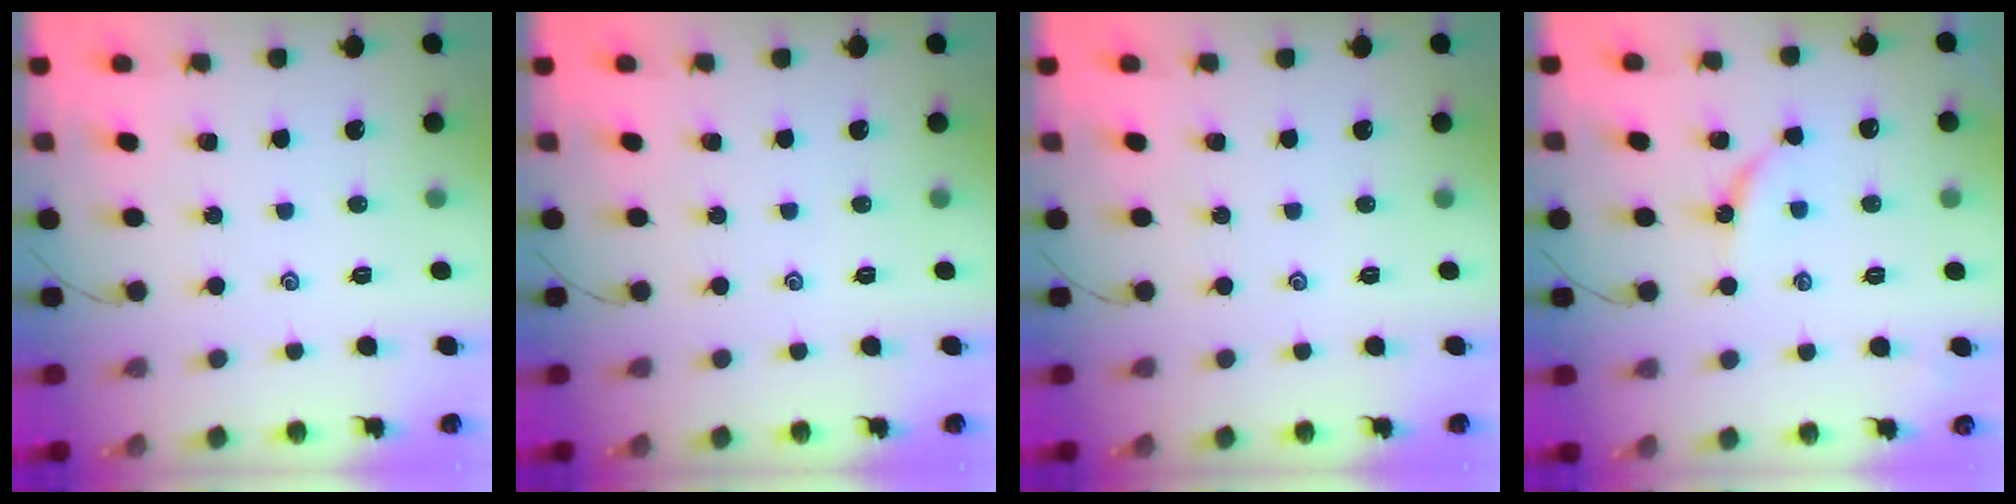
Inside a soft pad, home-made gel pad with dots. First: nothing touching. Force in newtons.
{"total": 0.0}
{"total": 0.0}
{"total": 3.3, "press": 3.3, "slide": 0.6}